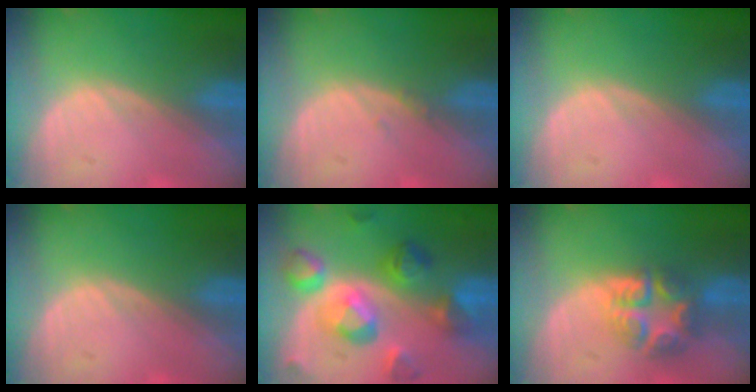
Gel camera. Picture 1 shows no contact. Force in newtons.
{"total": 0.6, "press": 0.5, "slide": 0.1}
{"total": 0.0}
{"total": 0.0}
{"total": 10.4, "press": 10.3, "slide": 0.8}
{"total": 7.6, "press": 6.6, "slide": 3.8}